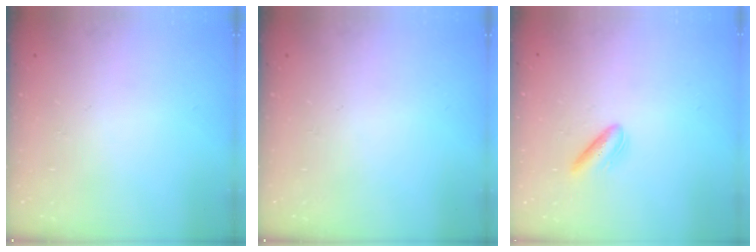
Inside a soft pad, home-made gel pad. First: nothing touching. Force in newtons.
{"total": 0.0}
{"total": 4.6, "press": 4.2, "slide": 1.7}